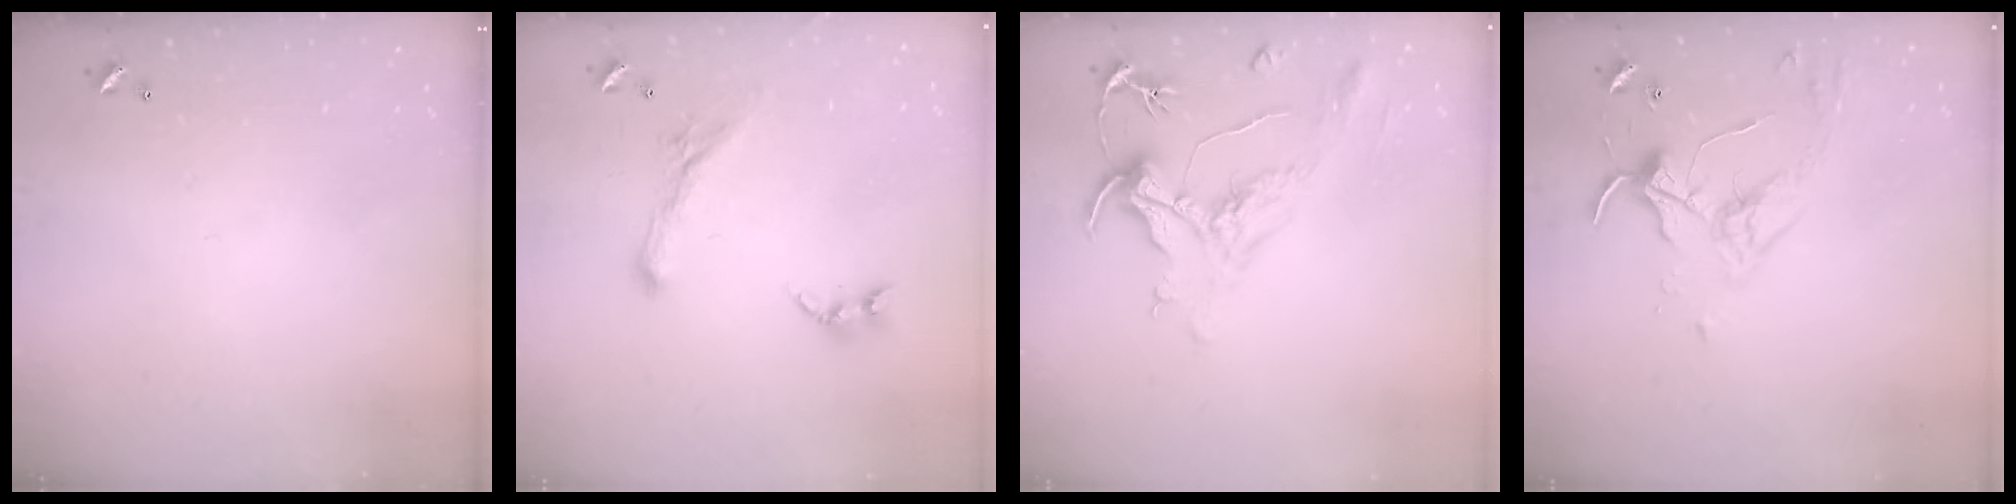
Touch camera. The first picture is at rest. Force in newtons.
{"total": 0.8, "press": 0.8, "slide": 0.2}
{"total": 2.2, "press": 1.7, "slide": 1.3}
{"total": 3.5, "press": 3.4, "slide": 0.8}